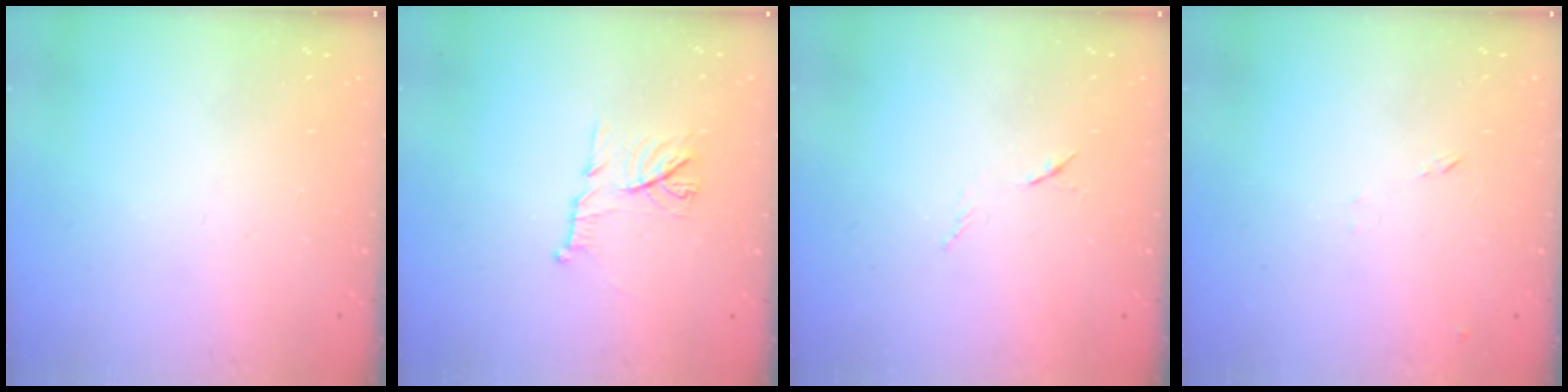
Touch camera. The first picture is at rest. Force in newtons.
{"total": 9.5, "press": 9.5, "slide": 0.2}
{"total": 6.2, "press": 6.1, "slide": 0.9}
{"total": 7.2, "press": 7.1, "slide": 0.6}